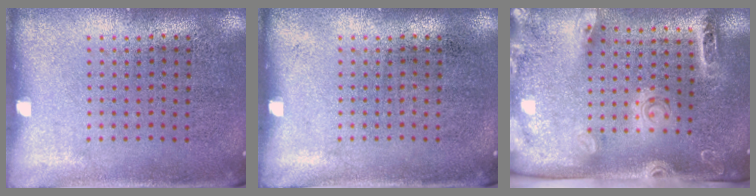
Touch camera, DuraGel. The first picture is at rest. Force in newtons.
{"total": 0.0}
{"total": 2.7, "press": 2.0, "slide": 1.8}